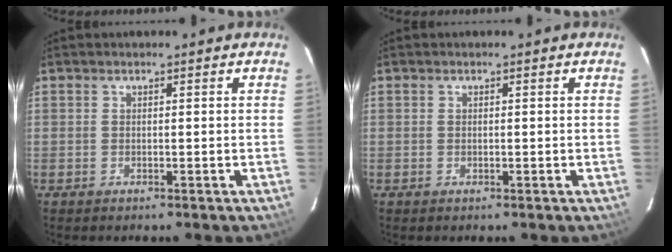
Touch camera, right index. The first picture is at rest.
{"total": 0.0}